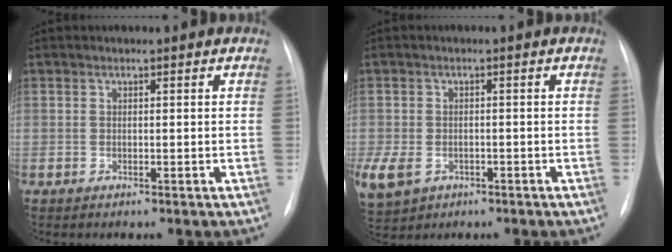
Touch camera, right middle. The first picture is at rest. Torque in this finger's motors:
{"motor_torque": [0.78, -0.77, 0.27, 0.21]}